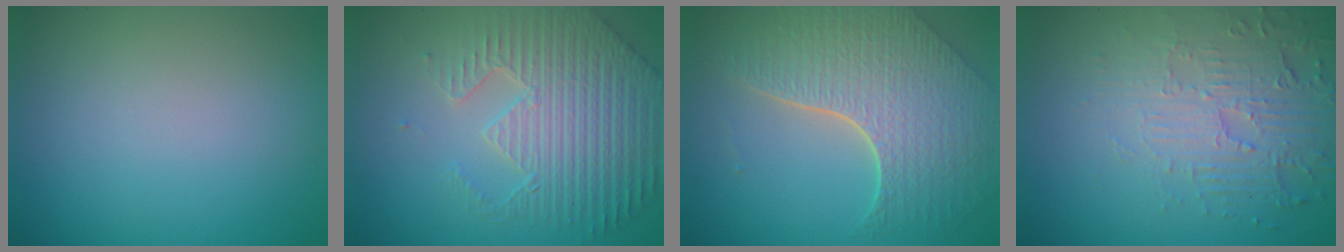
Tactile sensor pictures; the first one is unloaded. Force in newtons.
{"total": 6.6, "press": 5.3, "slide": 4.0}
{"total": 8.0, "press": 5.7, "slide": 5.6}
{"total": 5.5, "press": 3.6, "slide": 4.1}